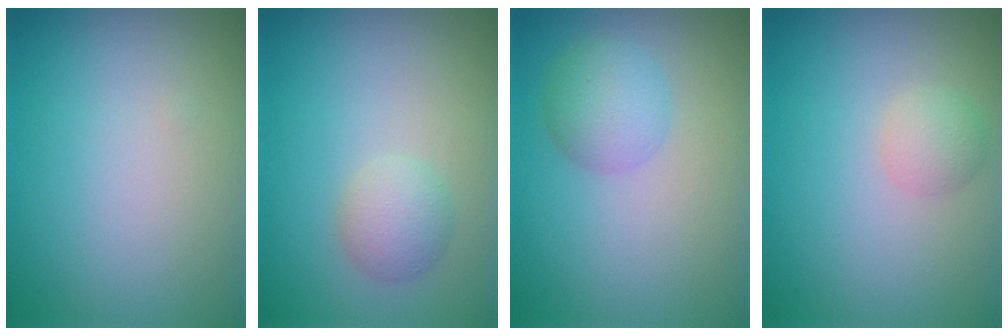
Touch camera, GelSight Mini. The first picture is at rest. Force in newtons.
{"total": 2.2, "press": 2.2, "slide": 0.1}
{"total": 2.9, "press": 2.9, "slide": 0.1}
{"total": 1.6, "press": 1.6, "slide": 0.0}